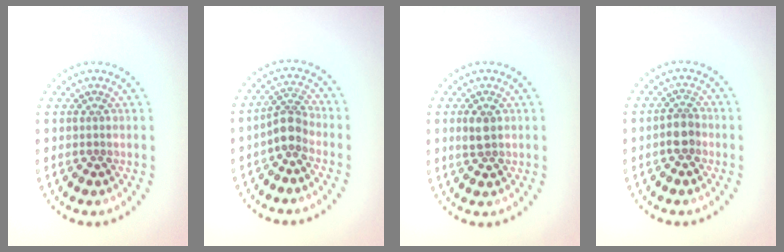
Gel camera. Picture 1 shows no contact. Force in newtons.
{"total": 2.7, "press": 2.1, "slide": 1.7}
{"total": 1.8, "press": 1.8, "slide": 0.4}
{"total": 2.0, "press": 1.8, "slide": 0.9}